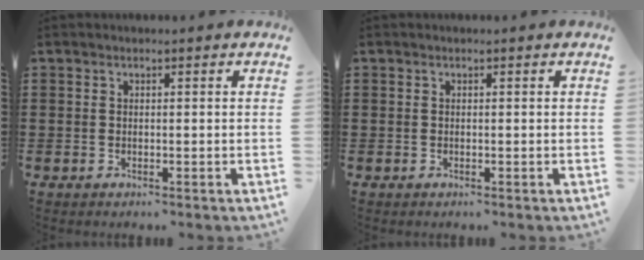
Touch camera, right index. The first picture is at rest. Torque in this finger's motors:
{"motor_torque": [1.01, 1.13, -0.01, 0.01]}